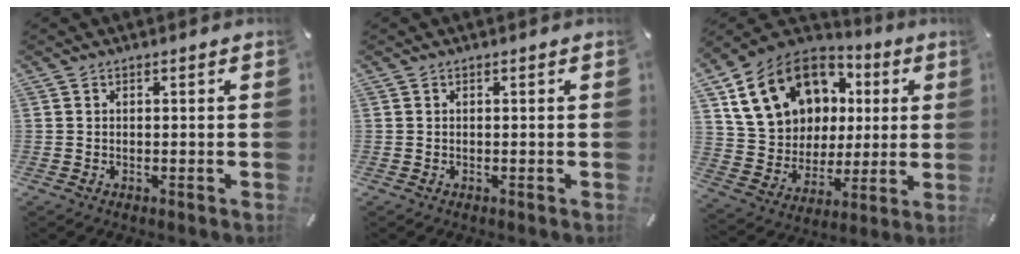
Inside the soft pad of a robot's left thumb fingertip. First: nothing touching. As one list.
[{"total": 0.0}, {"total": 18.8, "force": [7.1, 15.0, 8.9], "torque": [-0.173, -0.025, 0.148]}]